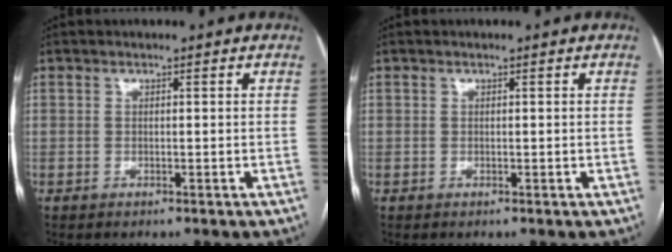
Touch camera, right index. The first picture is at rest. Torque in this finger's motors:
{"motor_torque": [0.07, 0.05, 0.01, 0.01]}